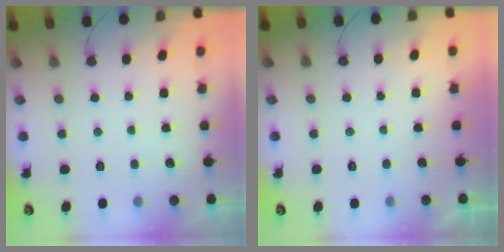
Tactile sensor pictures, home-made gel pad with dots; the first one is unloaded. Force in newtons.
{"total": 1.0, "press": 1.0, "slide": 0.2}